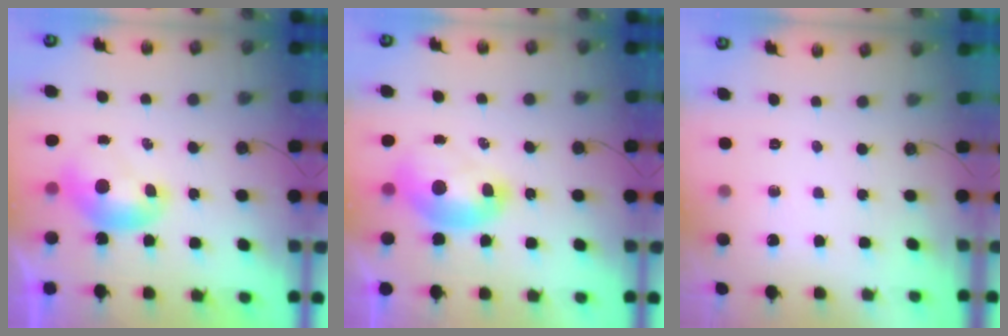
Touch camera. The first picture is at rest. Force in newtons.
{"total": 2.6, "press": 2.5, "slide": 0.6}
{"total": 0.0}